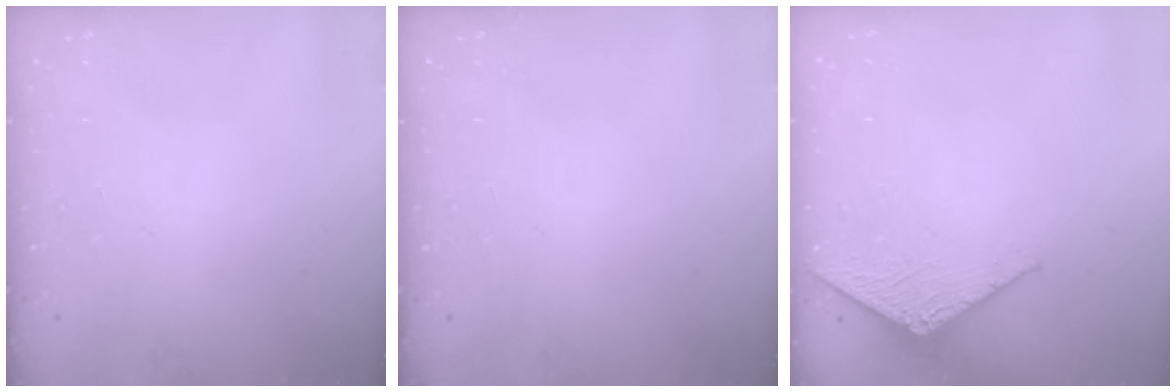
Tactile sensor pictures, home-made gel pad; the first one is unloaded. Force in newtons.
{"total": 0.0}
{"total": 2.4, "press": 2.4, "slide": 0.2}